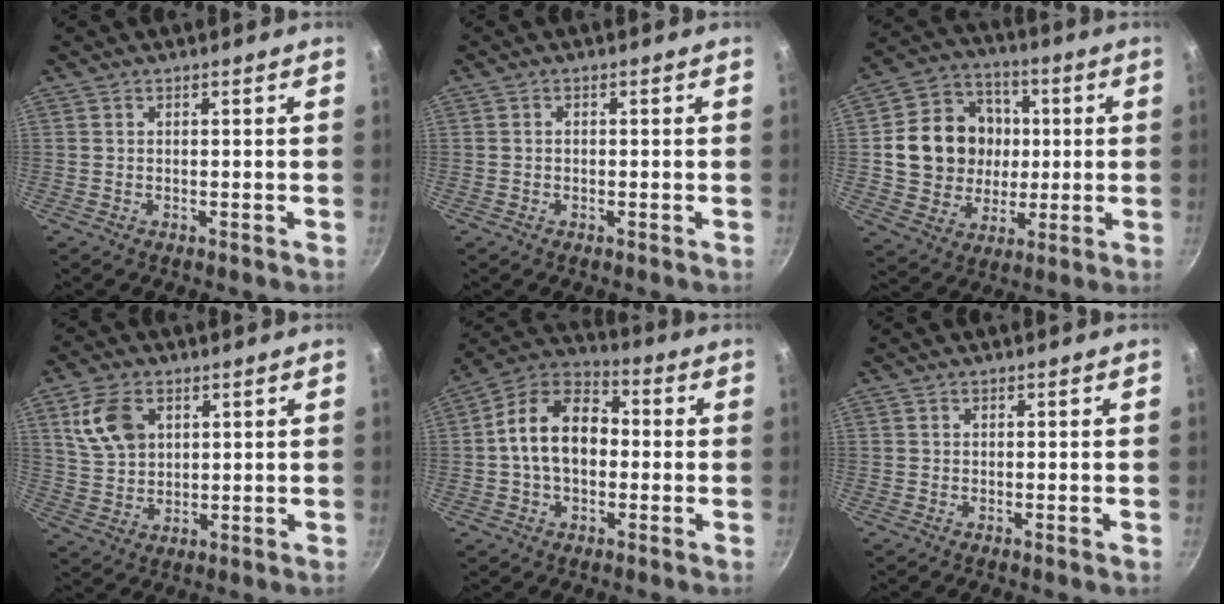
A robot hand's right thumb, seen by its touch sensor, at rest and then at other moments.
{"total": 0.7, "force": [-0.2, 0.6, 0.3], "torque": [-0.008, 0.004, -0.004]}
{"total": 16.7, "force": [1.1, 14.8, 7.8], "torque": [-0.110, 0.022, 0.020]}
{"total": 9.5, "force": [3.5, 6.4, 6.1], "torque": [-0.101, -0.009, 0.071]}
{"total": 14.0, "force": [-0.3, 9.6, 10.1], "torque": [-0.141, 0.038, -0.026]}
{"total": 0.5, "force": [-0.3, -0.1, 0.4], "torque": [-0.008, -0.001, -0.006]}